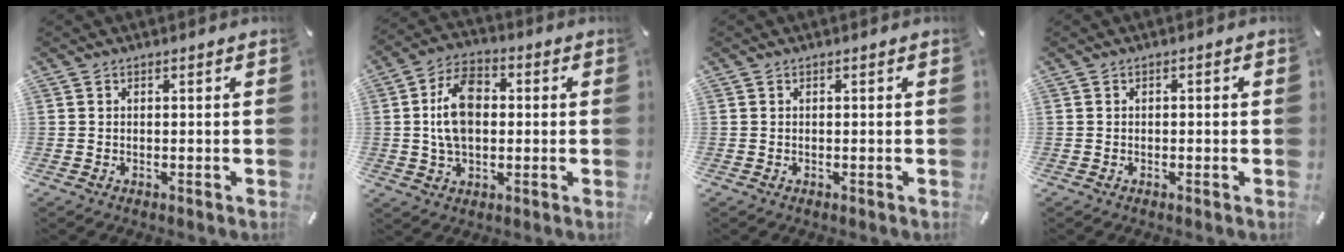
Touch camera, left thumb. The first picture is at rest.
{"total": 11.3, "force": [0.6, 7.6, 8.3], "torque": [-0.160, 0.011, 0.009]}
{"total": 0.0}
{"total": 0.8, "force": [-0.5, 0.4, 0.5], "torque": [-0.010, 0.002, -0.011]}